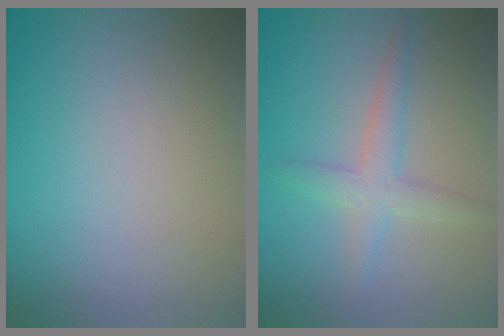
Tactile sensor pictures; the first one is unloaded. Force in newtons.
{"total": 2.5, "press": 2.5, "slide": 0.2}